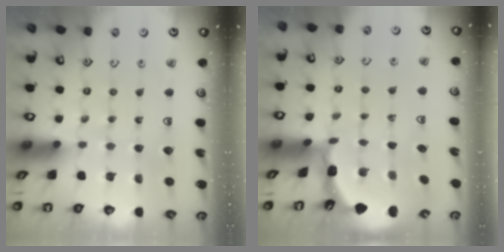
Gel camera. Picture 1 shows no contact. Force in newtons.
{"total": 1.5, "press": 1.5, "slide": 0.1}